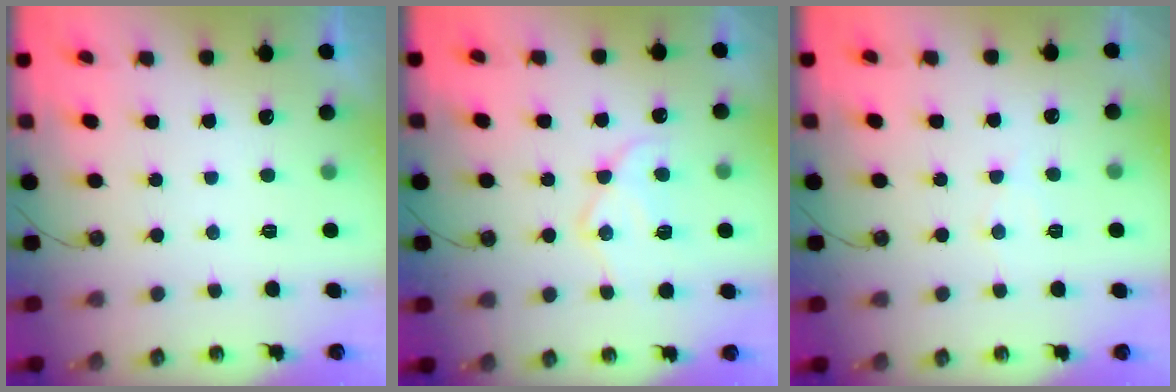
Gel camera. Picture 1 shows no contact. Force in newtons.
{"total": 13.8, "press": 13.7, "slide": 1.4}
{"total": 4.7, "press": 4.6, "slide": 0.7}